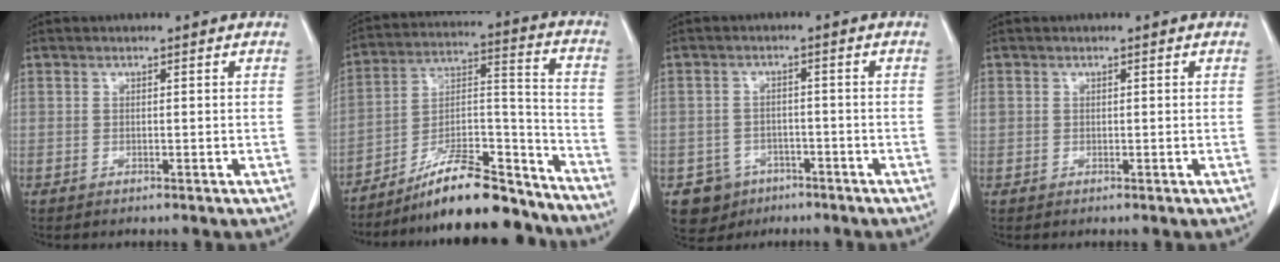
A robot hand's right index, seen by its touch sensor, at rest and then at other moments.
{"total": 19.3, "force": [-16.8, 3.4, 9.0], "torque": [-0.152, 0.032, -0.281]}
{"total": 5.3, "force": [-3.0, 4.4, 0.6], "torque": [-0.009, 0.010, -0.041]}
{"total": 1.1, "force": [0.2, 1.0, 0.3], "torque": [-0.007, 0.014, 0.007]}